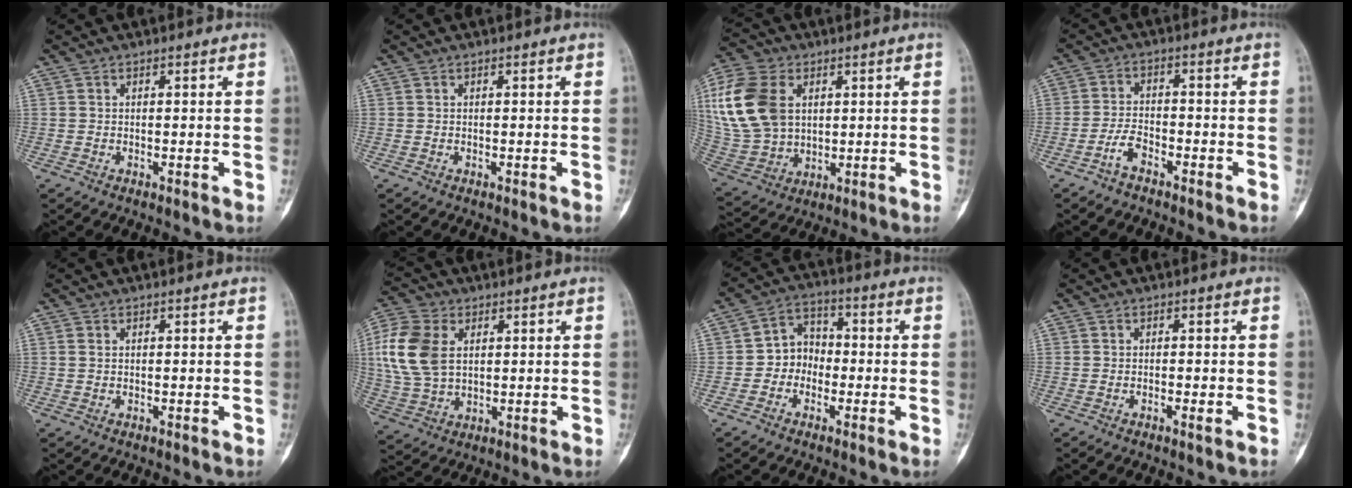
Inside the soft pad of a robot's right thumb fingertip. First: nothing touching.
{"total": 0.0}
{"total": 18.8, "force": [4.3, 13.2, 12.7], "torque": [-0.278, -0.005, 0.092]}
{"total": 4.0, "force": [-2.8, 1.8, 2.2], "torque": [-0.045, 0.024, -0.053]}
{"total": 0.5, "force": [0.0, 0.3, 0.4], "torque": [-0.014, 0.003, 0.004]}
{"total": 12.9, "force": [2.6, 8.5, 9.3], "torque": [-0.203, 0.001, 0.052]}
{"total": 6.6, "force": [-1.8, 5.5, 3.0], "torque": [-0.019, 0.032, -0.048]}
{"total": 1.0, "force": [-0.5, 0.1, 0.9], "torque": [-0.018, 0.000, -0.007]}